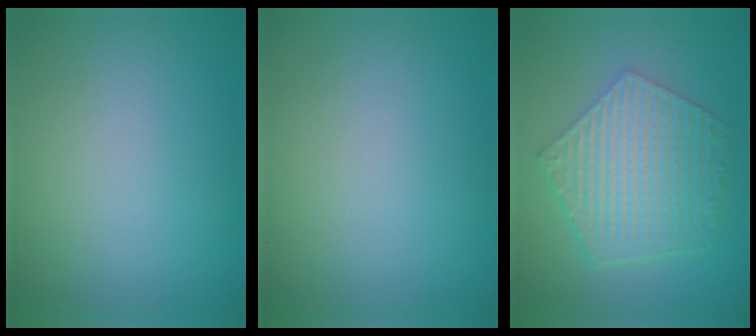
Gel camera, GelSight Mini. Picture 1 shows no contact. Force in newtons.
{"total": 0.0}
{"total": 6.6, "press": 4.7, "slide": 4.6}